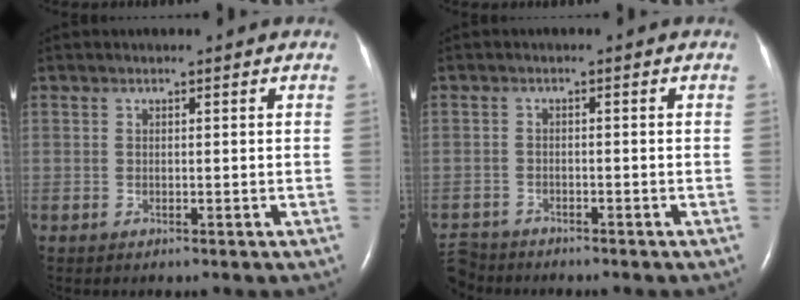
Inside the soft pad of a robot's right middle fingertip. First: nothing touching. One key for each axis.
{"total": 4.9, "fx": -4.7, "fy": 1.7, "fz": -0.1, "tx": -0.003, "ty": -0.011, "tz": -0.088}